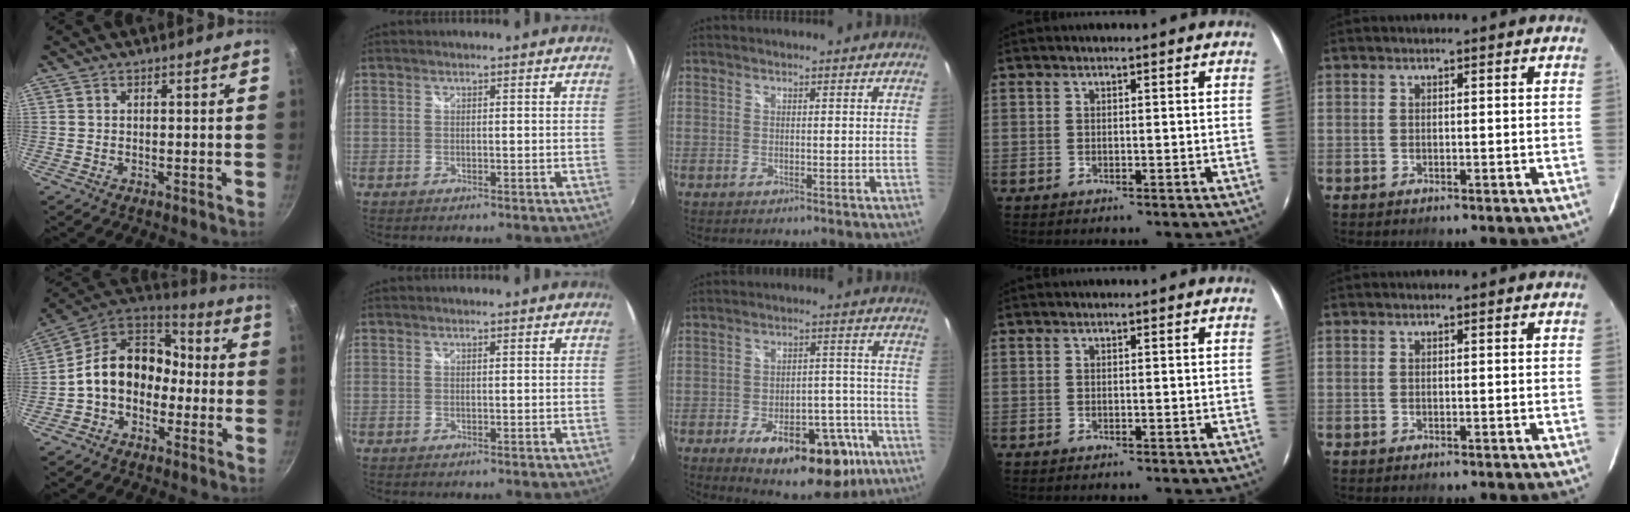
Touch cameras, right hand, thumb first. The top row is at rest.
{"thumb": {"total": 14.9, "force": [-2.2, 11.5, 9.2], "torque": [-0.117, 0.059, -0.057]}, "middle": {"total": 20.0, "force": [-11.0, 9.8, 13.5], "torque": [-0.193, 0.013, -0.131]}}